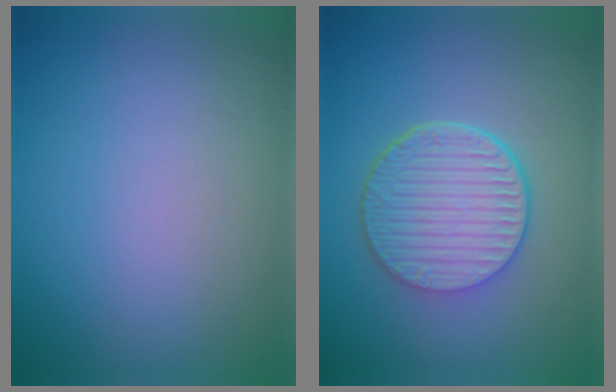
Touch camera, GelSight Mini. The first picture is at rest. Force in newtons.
{"total": 6.3, "press": 4.6, "slide": 4.3}